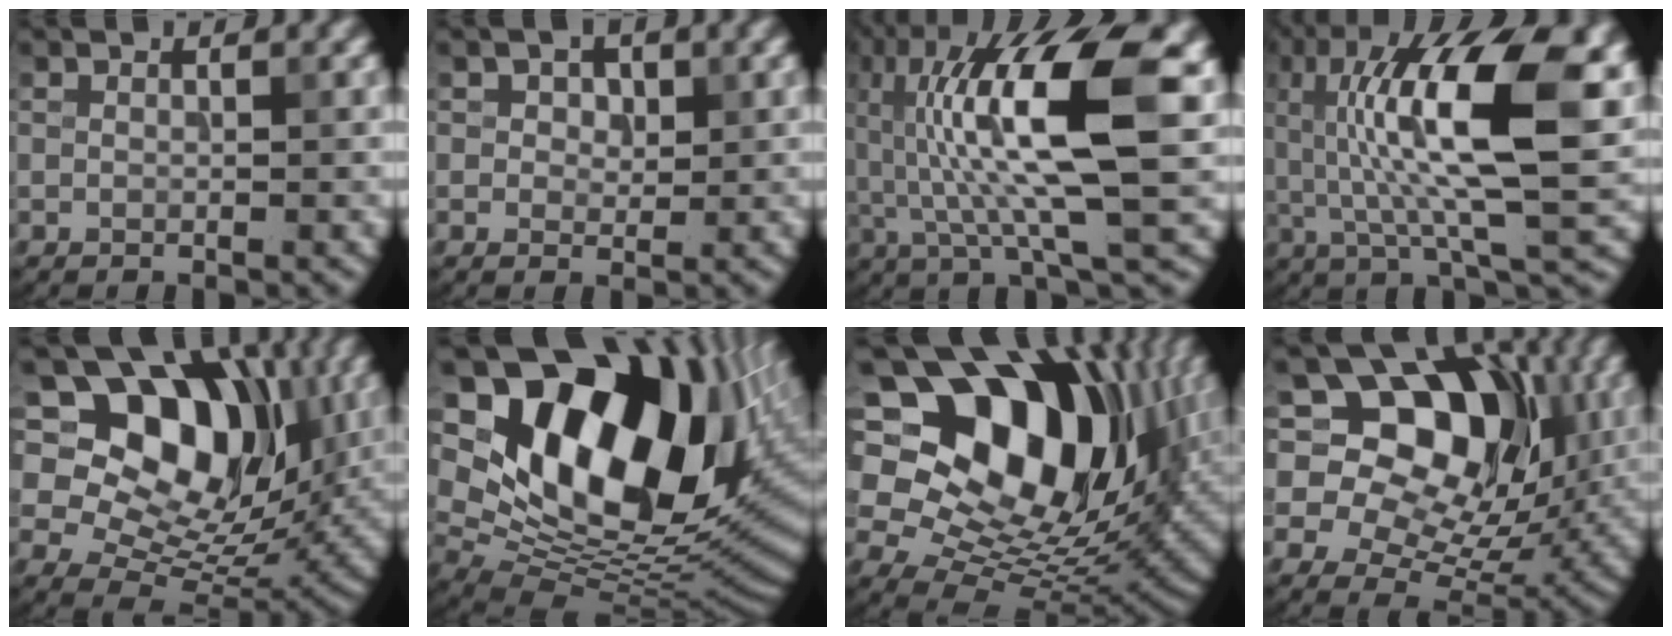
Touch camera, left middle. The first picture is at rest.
{"total": 1.8, "force": [0.7, 1.4, 1.0], "torque": [-0.016, 0.000, 0.005]}
{"total": 14.3, "force": [2.4, 3.9, 13.5], "torque": [-0.240, 0.016, 0.036]}
{"total": 15.1, "force": [3.3, 5.0, 13.9], "torque": [-0.232, 0.014, 0.047]}
{"total": 14.0, "force": [5.6, 9.4, 8.7], "torque": [-0.130, 0.015, 0.087]}
{"total": 19.0, "force": [6.6, 11.8, 13.4], "torque": [-0.227, 0.000, 0.129]}
{"total": 18.4, "force": [5.9, 12.3, 12.3], "torque": [-0.201, 0.023, 0.105]}
{"total": 16.1, "force": [6.6, 11.0, 9.7], "torque": [-0.162, 0.065, 0.089]}